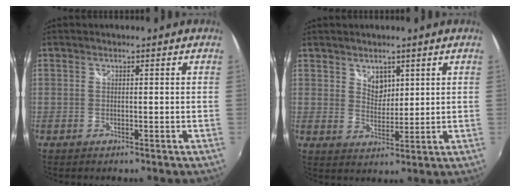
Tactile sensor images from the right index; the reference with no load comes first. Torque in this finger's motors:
{"motor_torque": [-0.02, 0.09, 0.03, 0.01]}